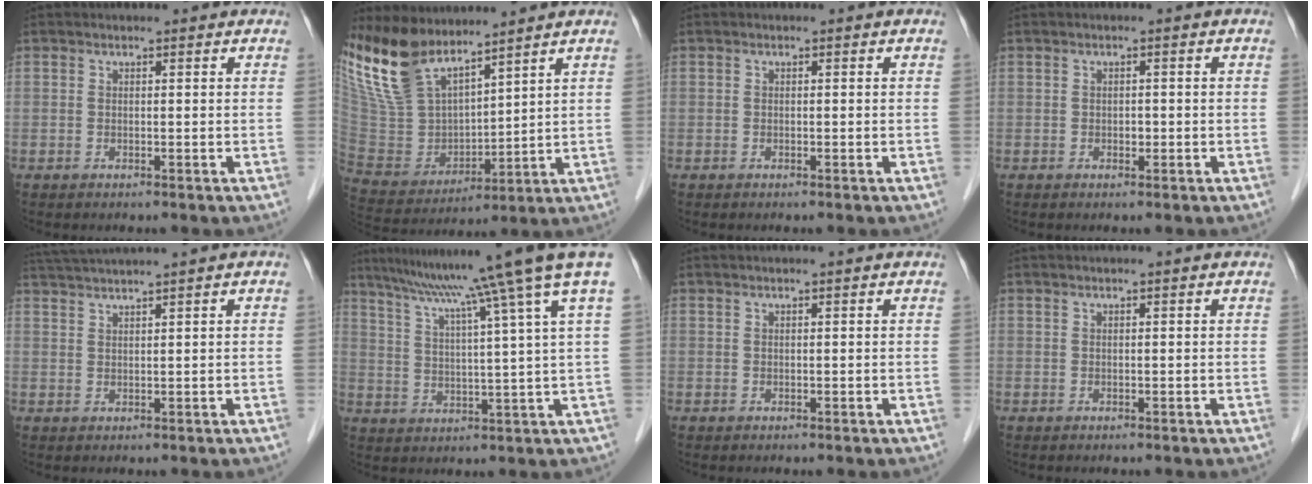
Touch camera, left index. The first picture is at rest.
{"total": 14.2, "force": [11.5, 4.5, 7.0], "torque": [-0.158, 0.003, 0.238]}
{"total": 0.0}
{"total": 0.9, "force": [-0.4, 0.6, 0.5], "torque": [-0.008, -0.002, -0.006]}
{"total": 5.4, "force": [4.7, -1.7, 2.1], "torque": [-0.037, 0.015, 0.090]}
{"total": 15.7, "force": [11.7, -2.4, 10.2], "torque": [-0.162, -0.001, 0.157]}
{"total": 2.4, "force": [2.2, -0.4, 1.1], "torque": [-0.011, 0.019, 0.034]}
{"total": 1.5, "force": [1.3, -0.4, 0.6], "torque": [-0.007, 0.014, 0.026]}